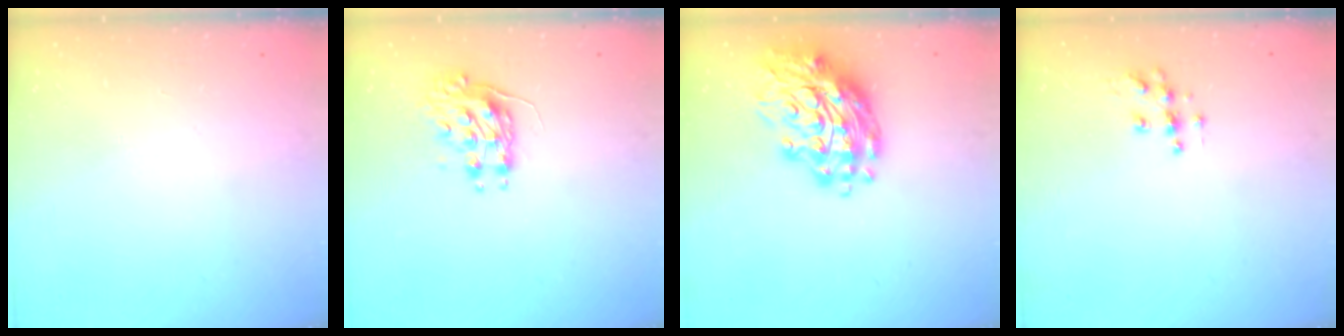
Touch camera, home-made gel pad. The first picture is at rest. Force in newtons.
{"total": 8.6, "press": 8.6, "slide": 0.2}
{"total": 16.6, "press": 16.5, "slide": 1.7}
{"total": 6.1, "press": 6.1, "slide": 0.3}